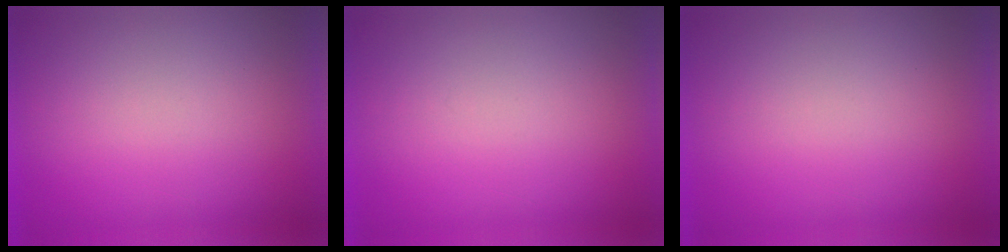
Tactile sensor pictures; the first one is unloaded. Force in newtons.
{"total": 0.0}
{"total": 3.0}